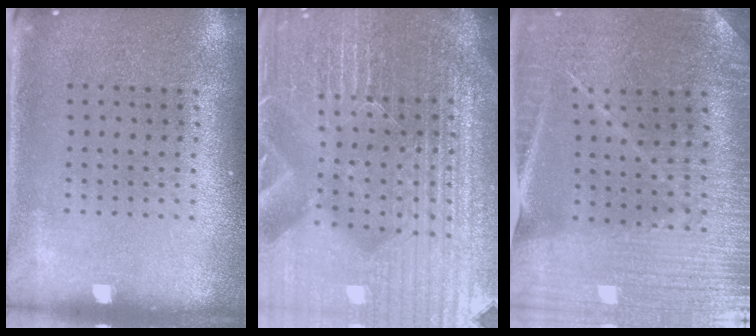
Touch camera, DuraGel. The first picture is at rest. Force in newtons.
{"total": 6.0, "press": 5.5, "slide": 2.5}
{"total": 2.6, "press": 2.6, "slide": 0.4}